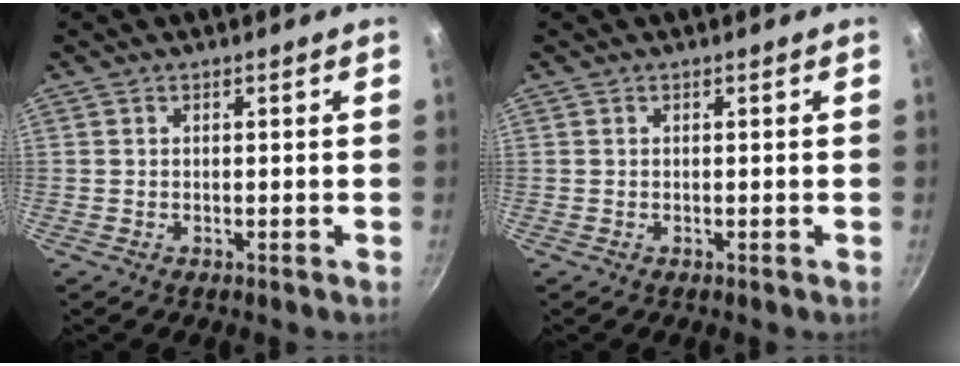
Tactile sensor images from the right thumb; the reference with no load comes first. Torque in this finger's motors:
{"motor_torque": [0.00, 0.00, 0.00, 0.00, 0.00]}